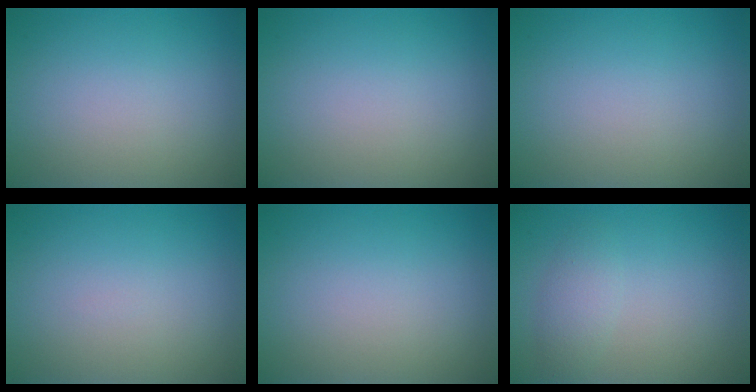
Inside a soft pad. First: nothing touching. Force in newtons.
{"total": 0.0}
{"total": 0.0}
{"total": 0.0}
{"total": 0.0}
{"total": 1.8, "press": 1.8, "slide": 0.1}